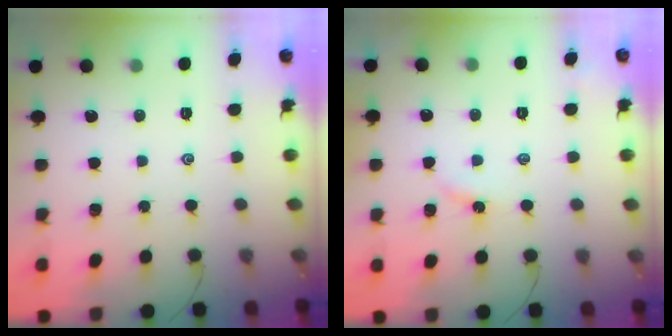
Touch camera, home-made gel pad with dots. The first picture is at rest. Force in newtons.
{"total": 3.0, "press": 2.9, "slide": 0.5}